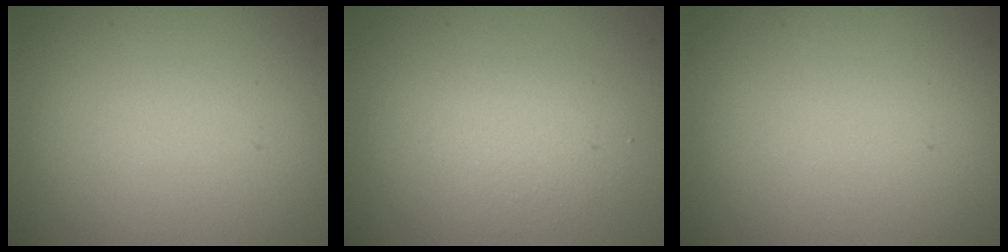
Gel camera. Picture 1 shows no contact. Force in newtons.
{"total": 2.3, "press": 2.3, "slide": 0.1}
{"total": 0.0}